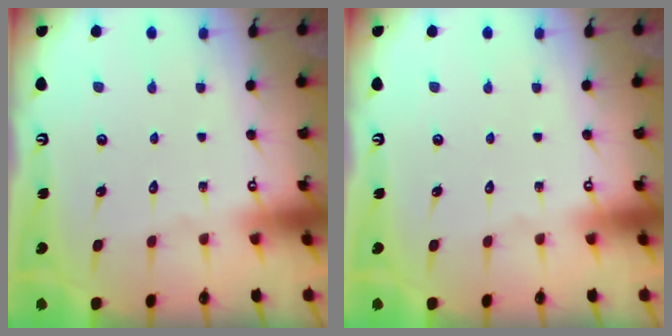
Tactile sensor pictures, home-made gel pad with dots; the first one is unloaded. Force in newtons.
{"total": 0.0}